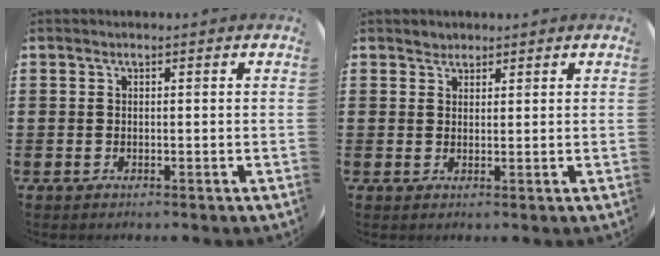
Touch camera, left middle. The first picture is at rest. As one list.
[{"total": 1.5, "force": [1.4, 0.6, -0.2], "torque": [0.003, 0.002, 0.028]}]